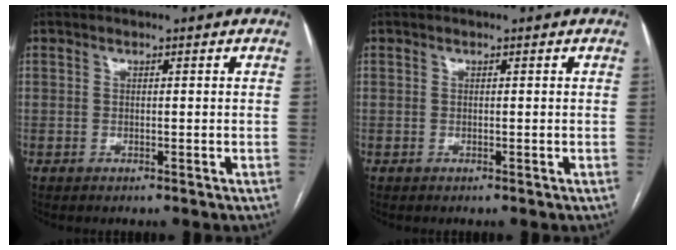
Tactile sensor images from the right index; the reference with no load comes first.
{"total": 0.0}